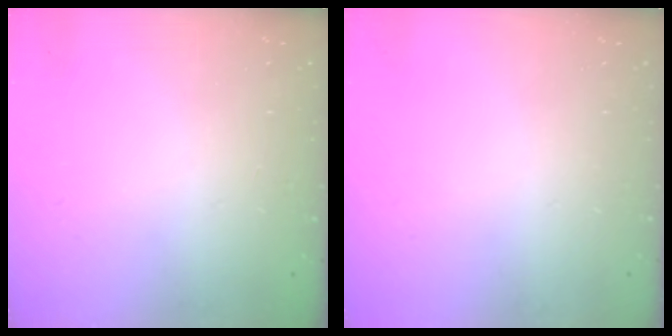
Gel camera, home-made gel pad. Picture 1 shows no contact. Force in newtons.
{"total": 0.0}